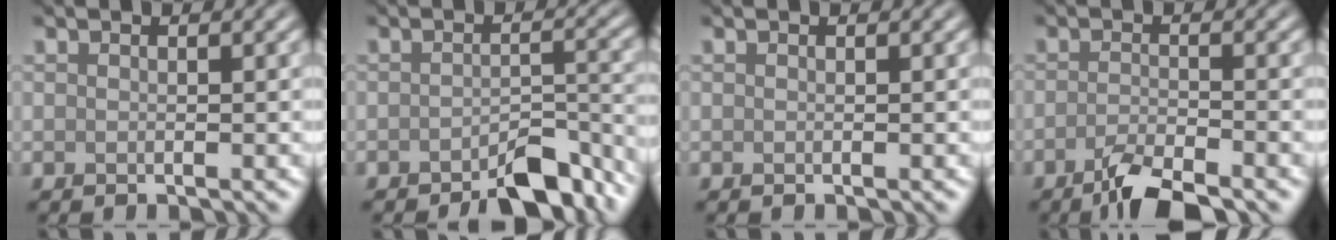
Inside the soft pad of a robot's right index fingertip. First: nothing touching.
{"total": 4.8, "force": [-3.6, 1.6, 2.7], "torque": [-0.033, 0.007, -0.053]}
{"total": 0.0}
{"total": 3.9, "force": [-2.7, 0.9, 2.6], "torque": [-0.050, -0.004, -0.060]}